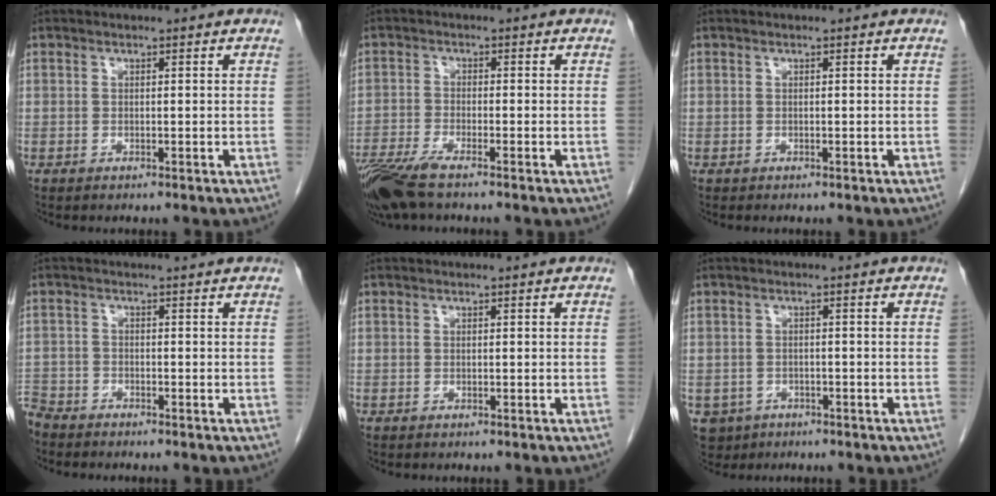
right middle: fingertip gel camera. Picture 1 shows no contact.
{"total": 7.6, "force": [-5.7, 1.0, 4.9], "torque": [-0.097, -0.018, -0.109]}
{"total": 0.0}
{"total": 3.3, "force": [-3.0, 1.0, 0.8], "torque": [-0.006, -0.001, -0.056]}
{"total": 0.0}
{"total": 4.5, "force": [-2.5, 3.7, 0.6], "torque": [-0.011, 0.004, -0.036]}